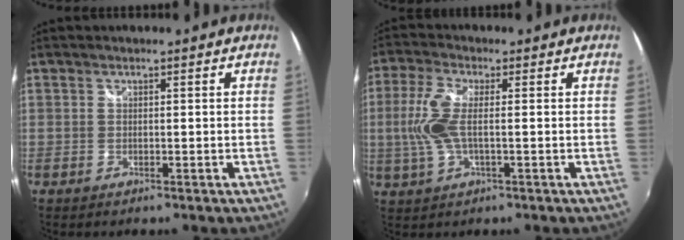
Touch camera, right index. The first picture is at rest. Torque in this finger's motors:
{"motor_torque": [0.60, -0.12, 0.46, 0.10]}